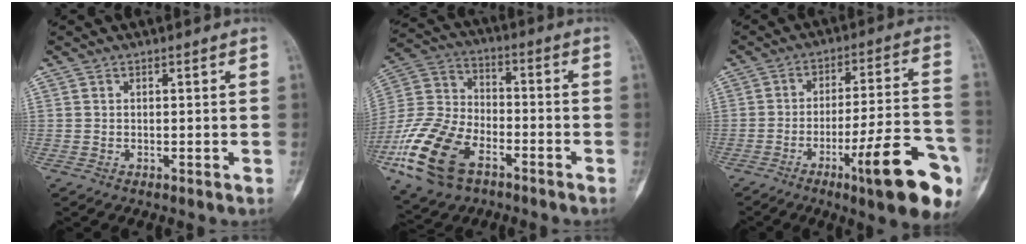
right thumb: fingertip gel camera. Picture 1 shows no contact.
{"total": 18.4, "force": [-8.9, 10.7, 12.1], "torque": [-0.248, 0.034, -0.170]}
{"total": 18.4, "force": [-8.8, 3.4, 15.8], "torque": [-0.198, 0.046, -0.124]}